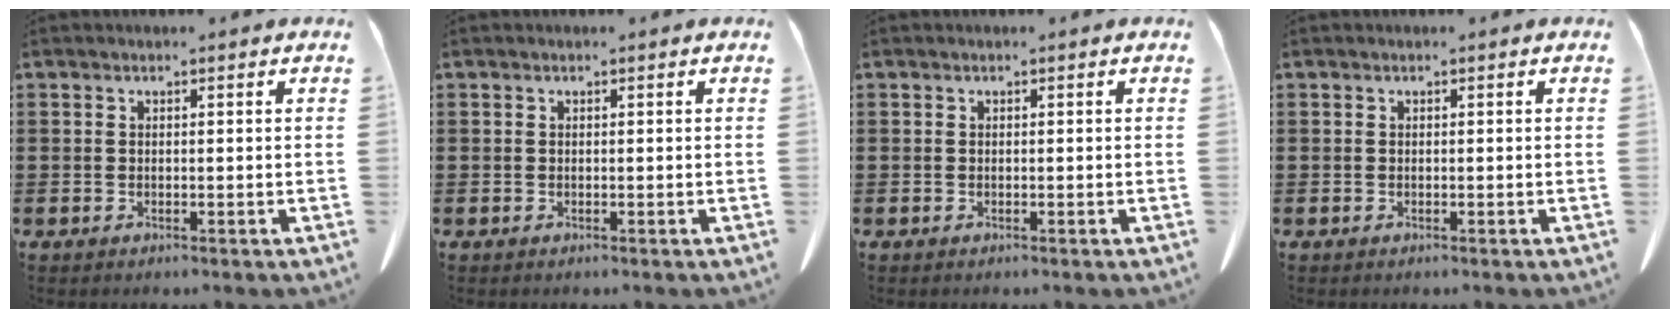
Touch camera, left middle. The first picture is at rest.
{"total": 0.0}
{"total": 0.0}
{"total": 0.0}